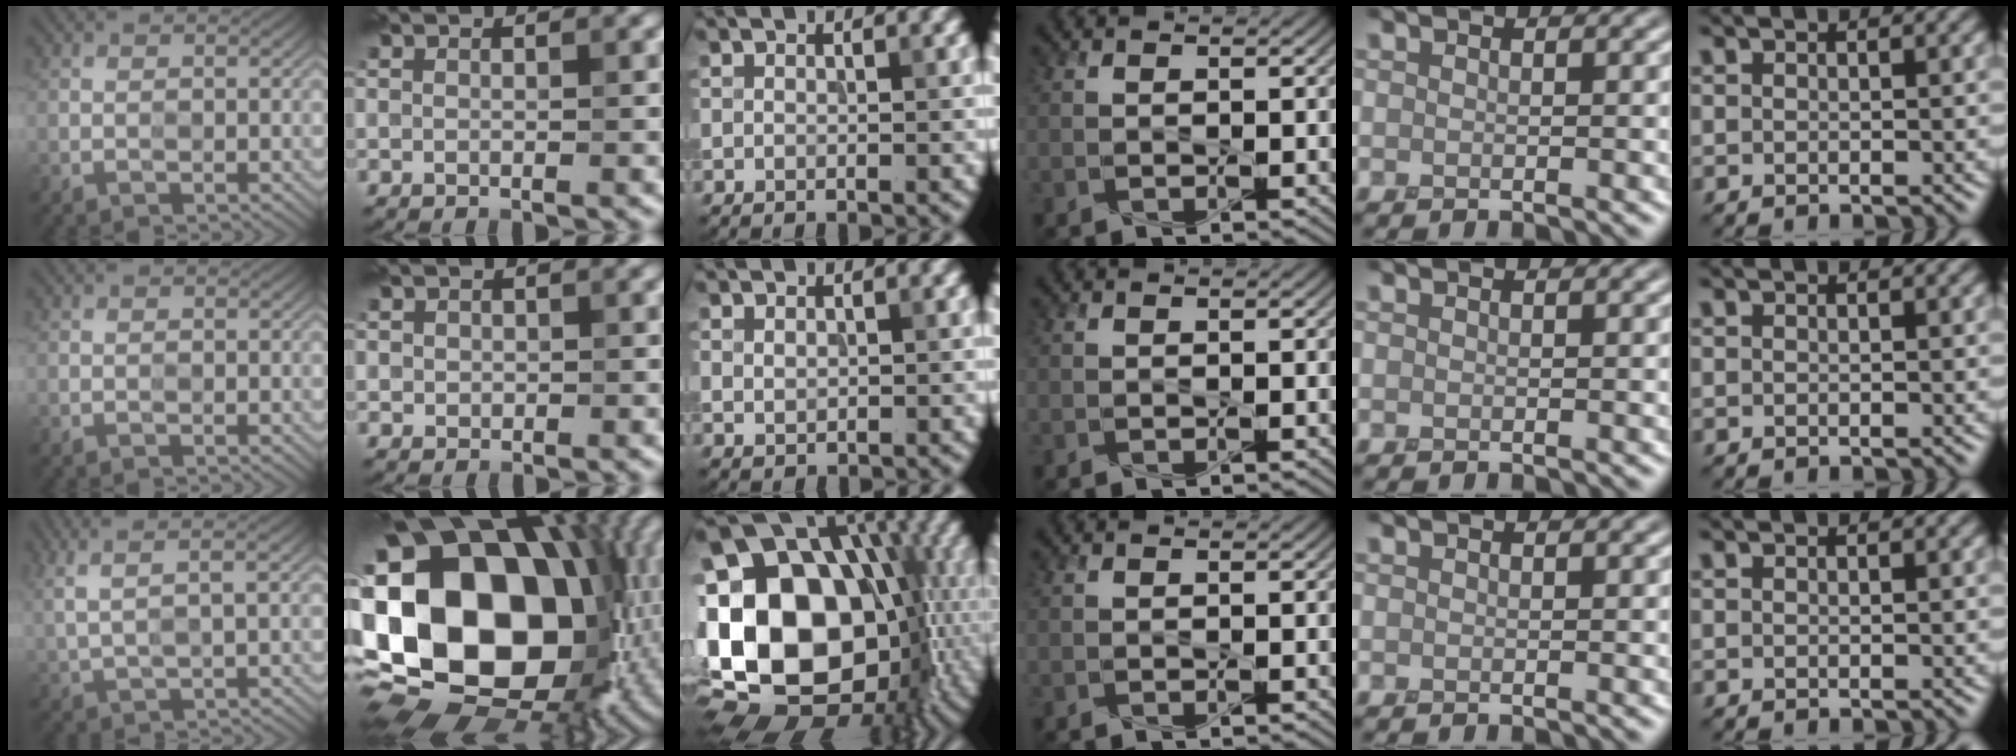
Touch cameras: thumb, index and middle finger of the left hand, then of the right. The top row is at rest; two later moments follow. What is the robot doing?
{"motion": "press", "object": "memory foam"}